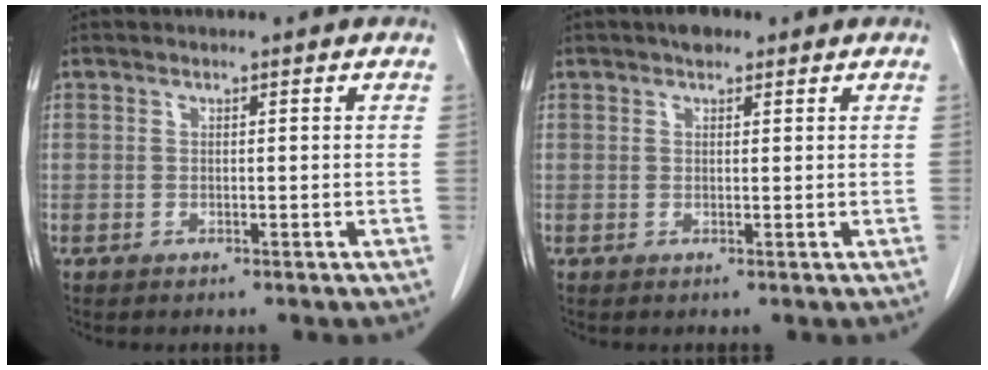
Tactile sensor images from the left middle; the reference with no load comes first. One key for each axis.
{"total": 2.0, "fx": 1.4, "fy": 1.0, "fz": 1.0, "tx": -0.019, "ty": 0.009, "tz": 0.020}